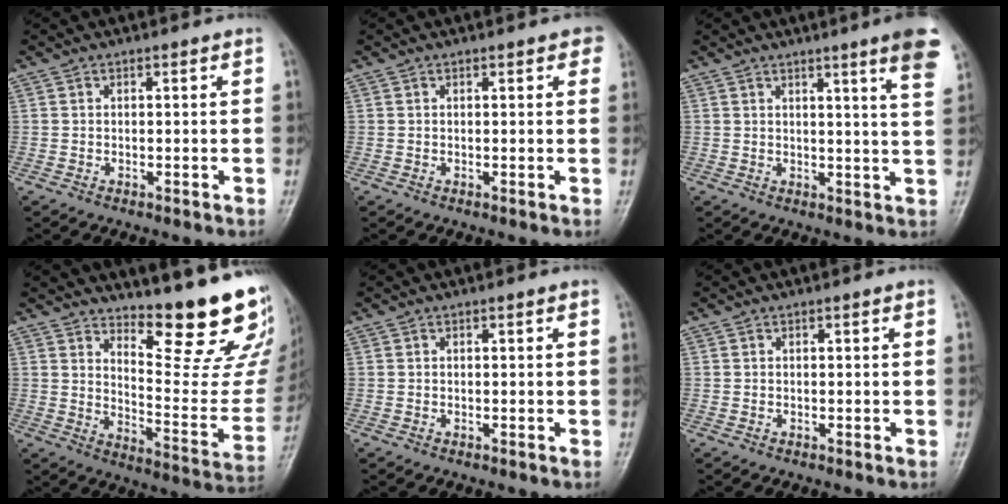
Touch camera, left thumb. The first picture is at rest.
{"total": 2.1, "force": [1.1, 1.0, 1.5], "torque": [-0.006, 0.001, 0.009]}
{"total": 8.5, "force": [5.4, 0.0, 6.6], "torque": [-0.074, -0.025, 0.057]}
{"total": 19.9, "force": [14.9, 4.5, 12.3], "torque": [-0.130, -0.142, 0.211]}
{"total": 0.0}
{"total": 0.0}